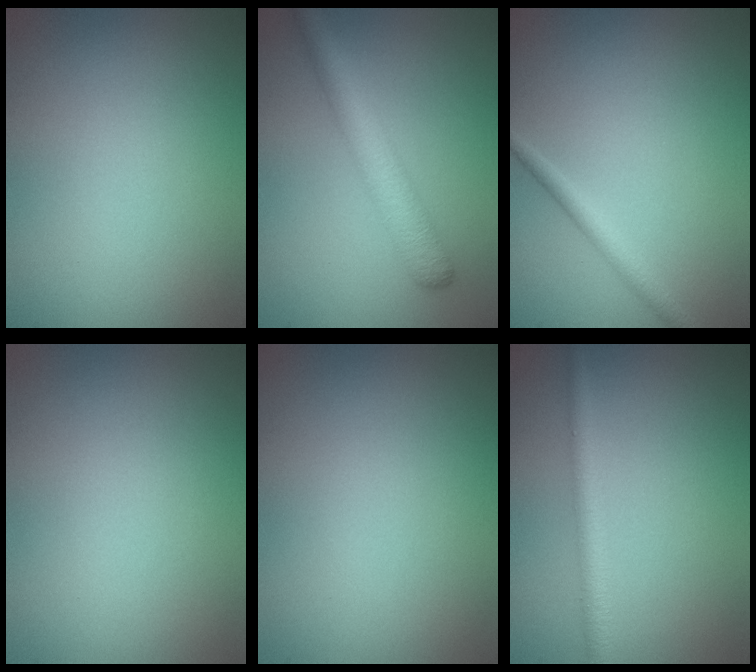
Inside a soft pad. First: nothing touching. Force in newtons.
{"total": 4.0, "press": 4.0, "slide": 0.1}
{"total": 1.8, "press": 1.7, "slide": 0.1}
{"total": 0.0}
{"total": 0.0}
{"total": 2.7, "press": 2.7, "slide": 0.0}